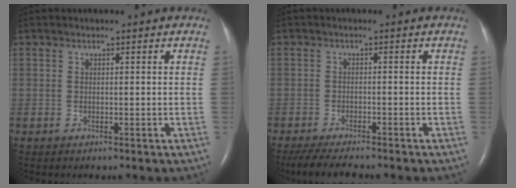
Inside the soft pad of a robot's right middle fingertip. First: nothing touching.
{"total": 7.2, "force": [-6.2, 0.9, 3.5], "torque": [-0.060, -0.021, -0.099]}